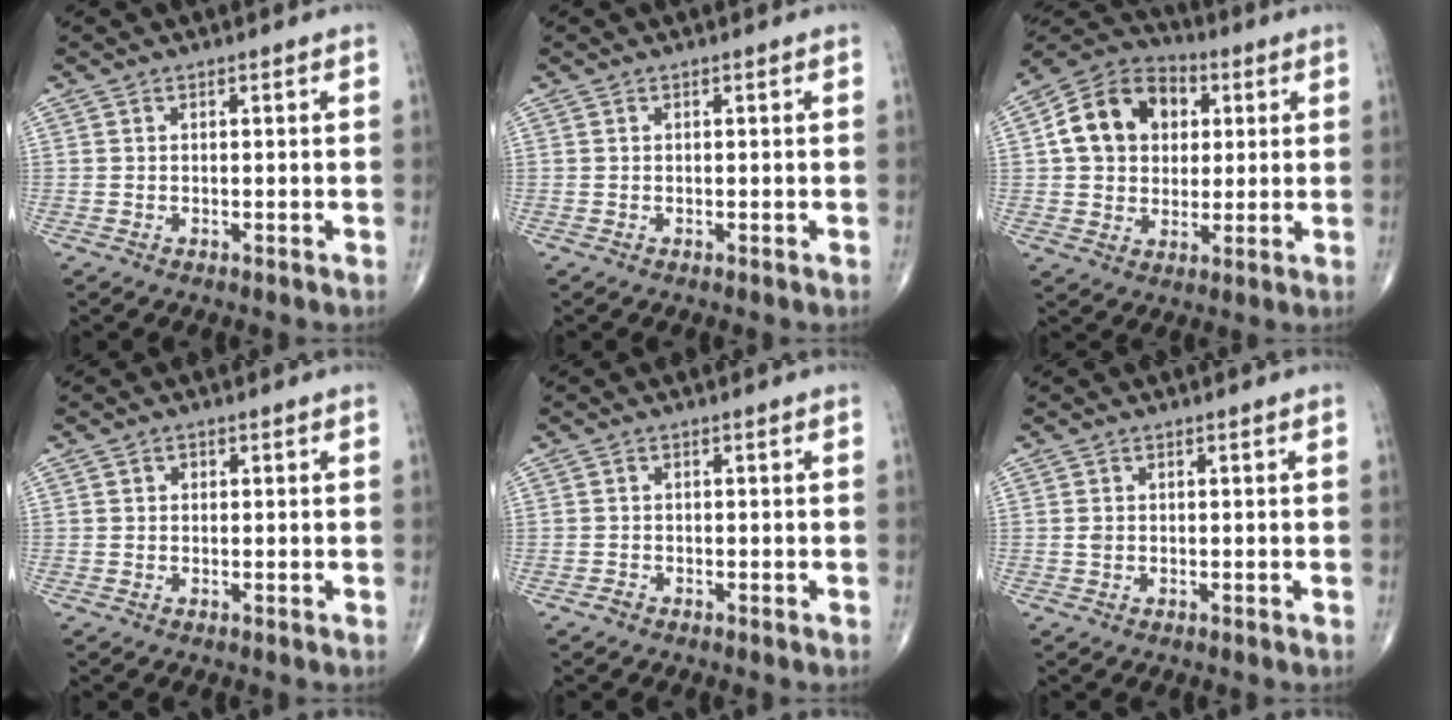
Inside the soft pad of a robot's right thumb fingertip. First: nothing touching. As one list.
[{"total": 0.0}, {"total": 14.9, "force": [3.1, 11.6, 8.8], "torque": [-0.124, 0.010, 0.044]}, {"total": 0.9, "force": [0.2, 0.8, 0.3], "torque": [0.000, 0.002, 0.001]}, {"total": 0.9, "force": [-0.7, 0.6, 0.2], "torque": [-0.005, 0.001, -0.017]}, {"total": 0.8, "force": [0.0, 0.6, 0.5], "torque": [-0.010, 0.000, 0.001]}]